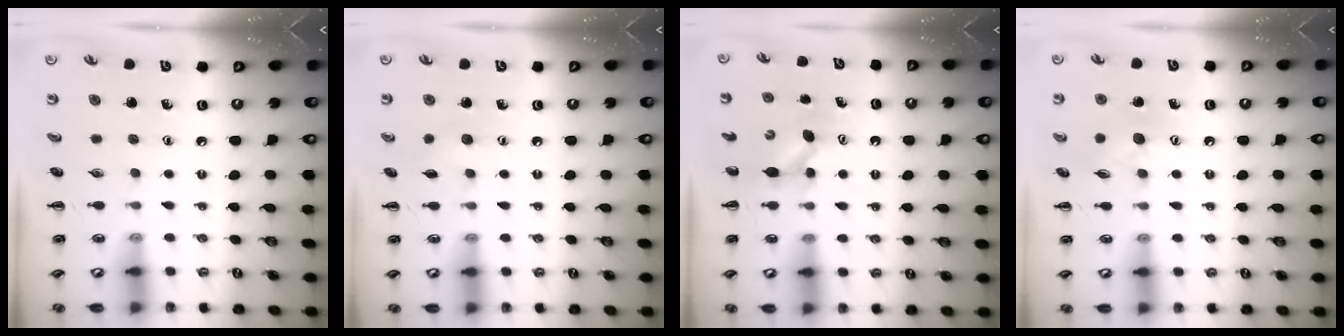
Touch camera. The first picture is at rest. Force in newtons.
{"total": 4.3, "press": 4.2, "slide": 1.0}
{"total": 4.5, "press": 4.4, "slide": 0.9}
{"total": 8.0, "press": 8.0, "slide": 0.8}